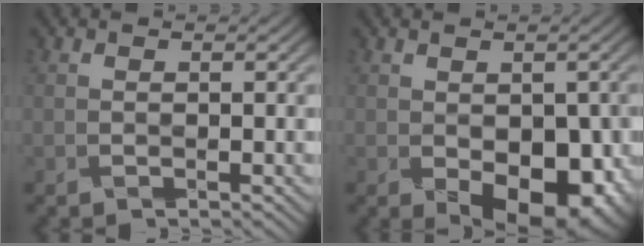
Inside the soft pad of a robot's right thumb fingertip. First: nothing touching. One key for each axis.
{"total": 10.5, "fx": -3.3, "fy": 6.1, "fz": 7.9, "tx": -0.098, "ty": -0.037, "tz": -0.018}